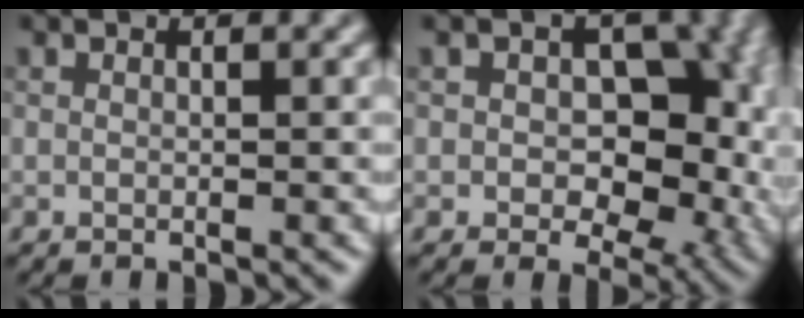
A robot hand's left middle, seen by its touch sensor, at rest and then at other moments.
{"total": 9.5, "force": [0.5, 6.6, 6.8], "torque": [-0.056, -0.006, 0.007]}